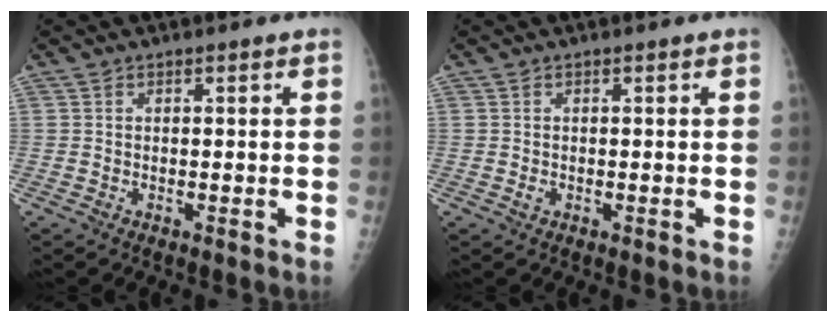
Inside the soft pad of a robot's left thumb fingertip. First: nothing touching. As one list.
[{"total": 0.7, "force": [-0.4, 0.6, 0.1], "torque": [-0.001, -0.001, -0.004]}]